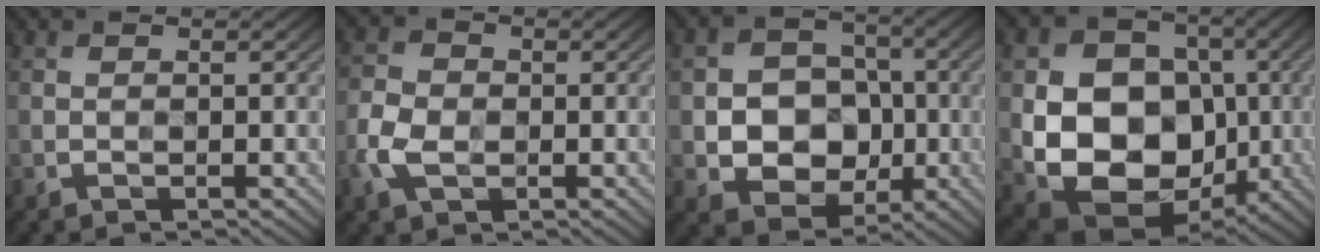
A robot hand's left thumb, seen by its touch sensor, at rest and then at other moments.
{"total": 5.4, "force": [-2.0, 3.8, 3.2], "torque": [-0.090, -0.002, -0.046]}
{"total": 8.1, "force": [-1.6, 6.9, 4.0], "torque": [-0.079, -0.002, -0.046]}
{"total": 13.0, "force": [-1.9, 10.4, 7.6], "torque": [-0.143, -0.017, -0.039]}